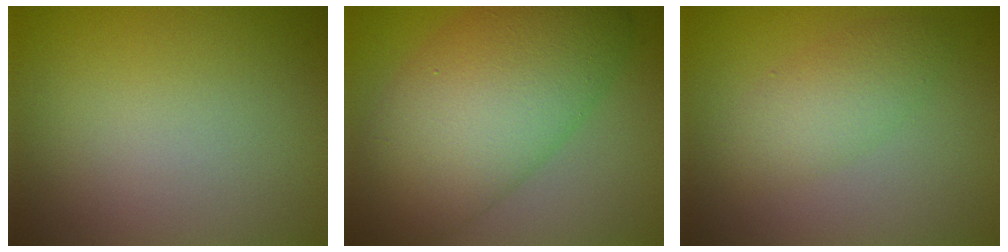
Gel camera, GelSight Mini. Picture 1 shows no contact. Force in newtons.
{"total": 11.1, "press": 11.1, "slide": 0.3}
{"total": 2.8, "press": 2.8, "slide": 0.1}